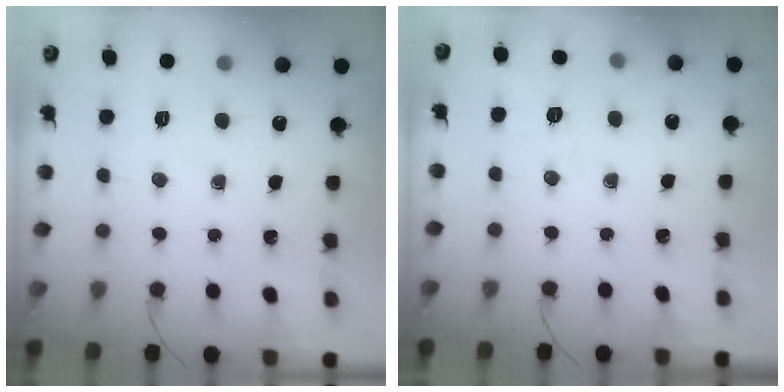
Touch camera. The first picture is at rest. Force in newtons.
{"total": 2.2, "press": 0.2, "slide": 2.2}